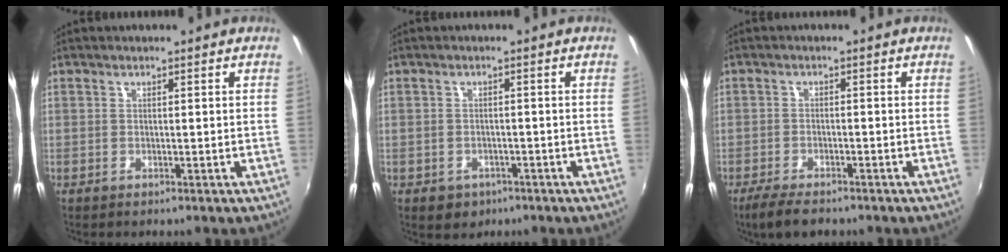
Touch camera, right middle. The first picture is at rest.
{"total": 3.8, "force": [-1.9, 3.0, 1.2], "torque": [-0.032, -0.005, -0.021]}
{"total": 5.1, "force": [-4.0, 1.7, 2.6], "torque": [-0.069, -0.012, -0.076]}